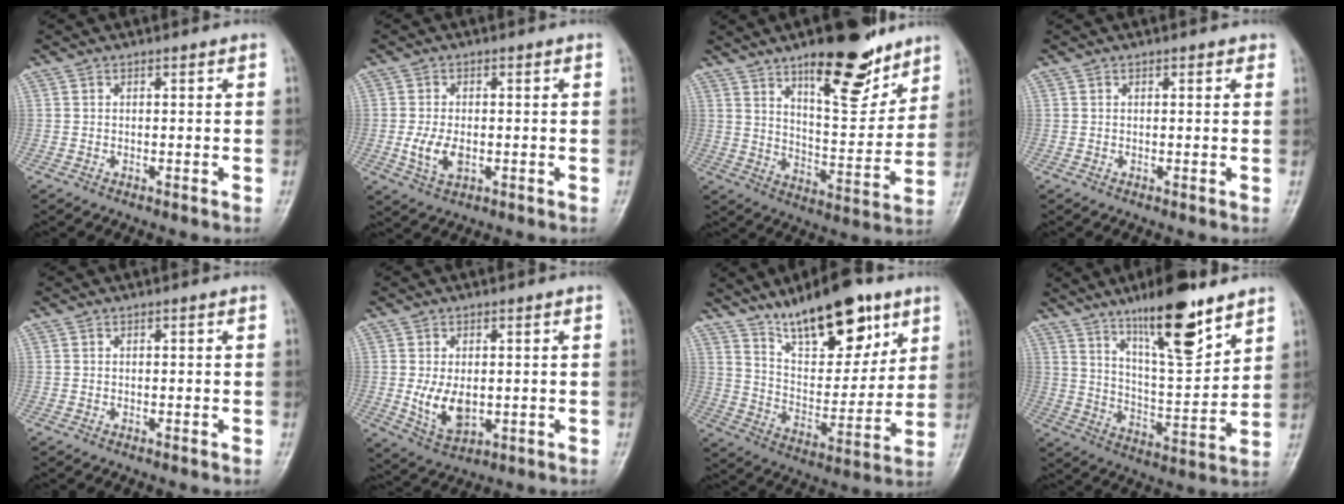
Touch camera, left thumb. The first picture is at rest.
{"total": 5.2, "force": [-0.9, 3.1, 4.1], "torque": [-0.085, -0.007, -0.013]}
{"total": 17.4, "force": [11.5, 6.0, 11.5], "torque": [-0.129, -0.076, 0.184]}
{"total": 0.9, "force": [0.6, 0.5, 0.5], "torque": [-0.002, -0.002, 0.004]}
{"total": 0.0}
{"total": 7.0, "force": [-0.2, 4.3, 5.4], "torque": [-0.089, -0.016, 0.009]}
{"total": 19.2, "force": [12.7, 7.5, 12.4], "torque": [-0.145, -0.068, 0.218]}
{"total": 16.8, "force": [11.2, 4.3, 11.8], "torque": [-0.170, -0.066, 0.195]}